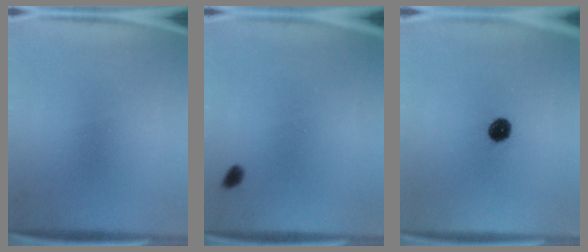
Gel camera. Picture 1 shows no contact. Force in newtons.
{"total": 1.3}
{"total": 5.2}